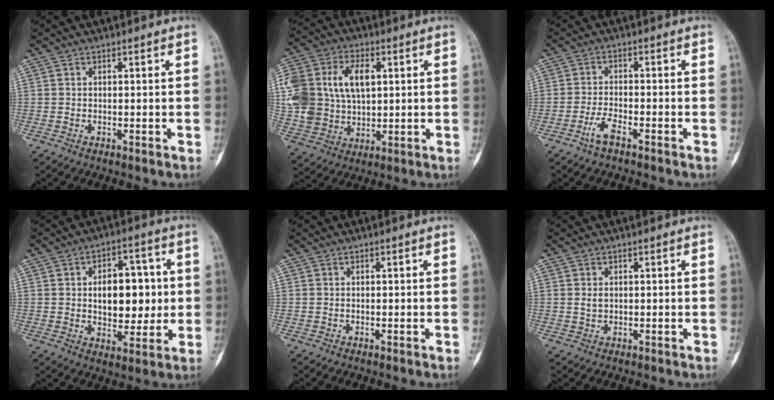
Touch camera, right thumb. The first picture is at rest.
{"total": 22.1, "force": [4.6, 15.6, 15.0], "torque": [-0.331, 0.021, 0.096]}
{"total": 3.7, "force": [-2.4, 0.9, 2.6], "torque": [-0.060, 0.016, -0.048]}
{"total": 13.0, "force": [1.0, 7.9, 10.3], "torque": [-0.101, 0.008, 0.019]}
{"total": 0.0}
{"total": 1.4, "force": [0.3, 1.0, 0.9], "torque": [-0.014, 0.000, 0.008]}